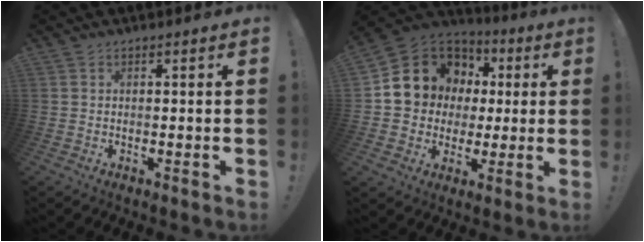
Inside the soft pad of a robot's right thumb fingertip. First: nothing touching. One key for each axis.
{"total": 13.2, "fx": 4.3, "fy": 11.9, "fz": 4.0, "tx": -0.058, "ty": -0.027, "tz": 0.107}